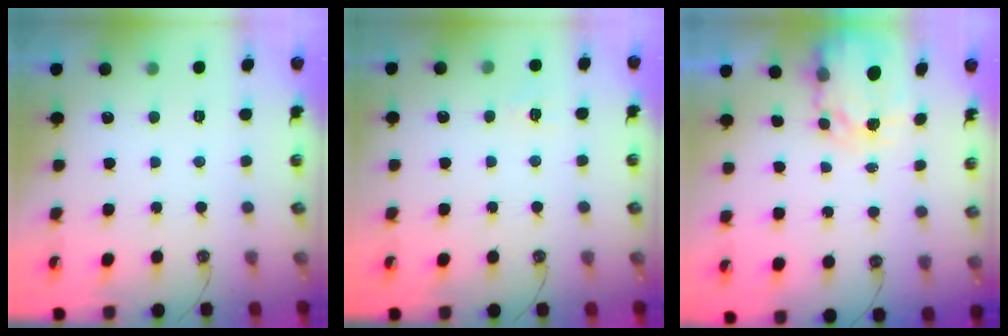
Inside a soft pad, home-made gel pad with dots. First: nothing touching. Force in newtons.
{"total": 4.8, "press": 4.8, "slide": 0.6}
{"total": 4.0, "press": 3.9, "slide": 0.3}